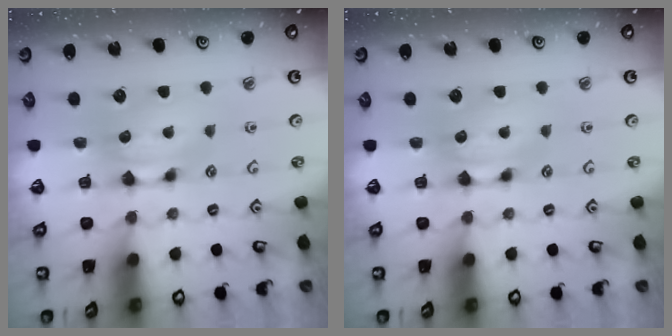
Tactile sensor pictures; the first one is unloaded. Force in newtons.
{"total": 0.0}